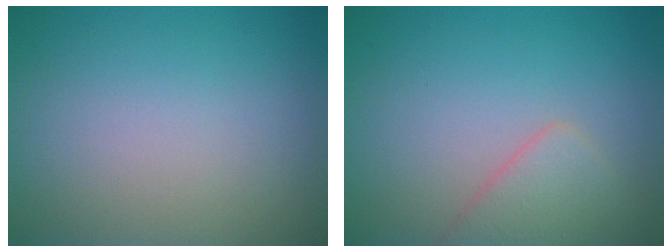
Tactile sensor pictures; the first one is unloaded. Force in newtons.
{"total": 2.5, "press": 2.5, "slide": 0.2}